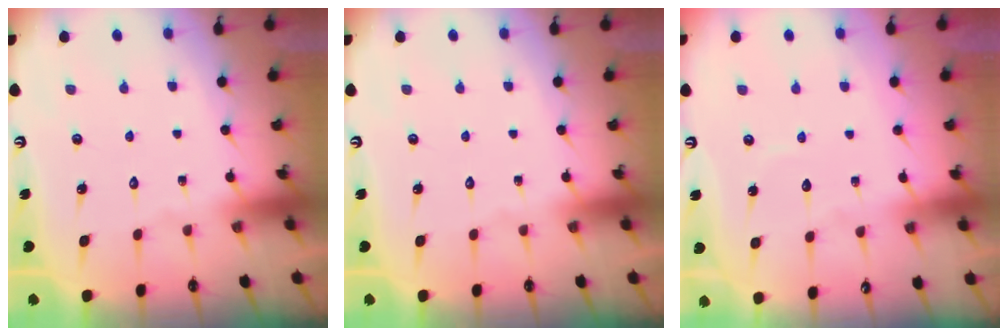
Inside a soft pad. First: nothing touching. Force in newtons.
{"total": 0.0}
{"total": 3.9, "press": 3.9, "slide": 0.3}